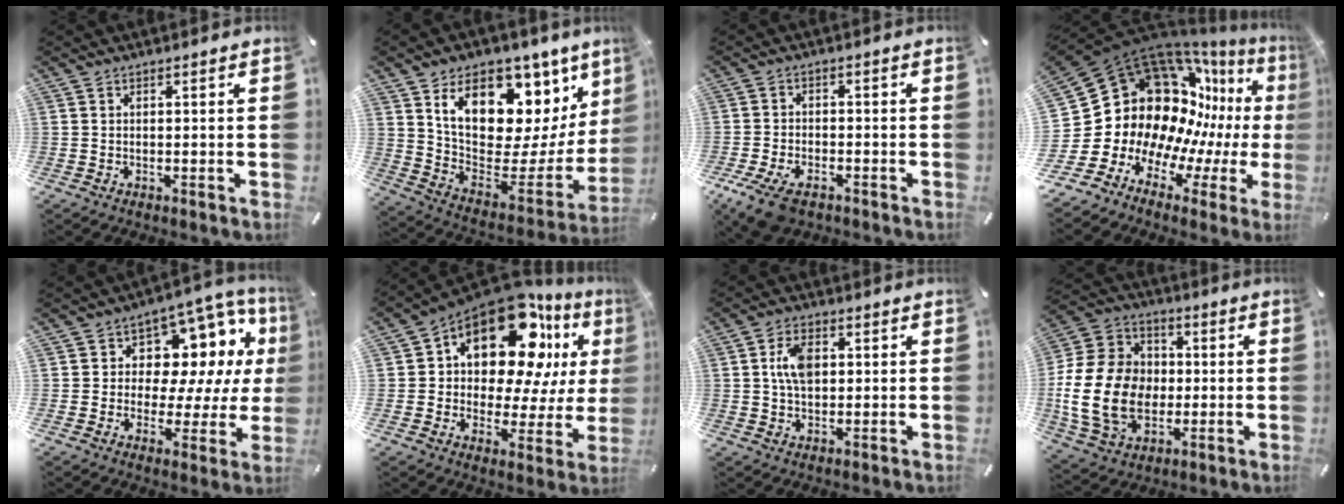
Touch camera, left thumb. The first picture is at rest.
{"total": 18.5, "force": [9.7, 11.8, 10.5], "torque": [-0.156, -0.080, 0.168]}
{"total": 7.1, "force": [-4.0, 4.2, 4.0], "torque": [-0.094, 0.012, -0.074]}
{"total": 24.2, "force": [5.3, 19.1, 13.8], "torque": [-0.236, -0.118, 0.154]}
{"total": 11.6, "force": [4.4, 8.6, 6.5], "torque": [-0.091, -0.039, 0.084]}
{"total": 18.1, "force": [10.7, 9.6, 11.0], "torque": [-0.178, -0.091, 0.181]}
{"total": 7.1, "force": [1.3, 4.5, 5.3], "torque": [-0.114, 0.004, 0.019]}
{"total": 19.1, "force": [-2.3, 15.4, 11.1], "torque": [-0.240, 0.022, -0.036]}